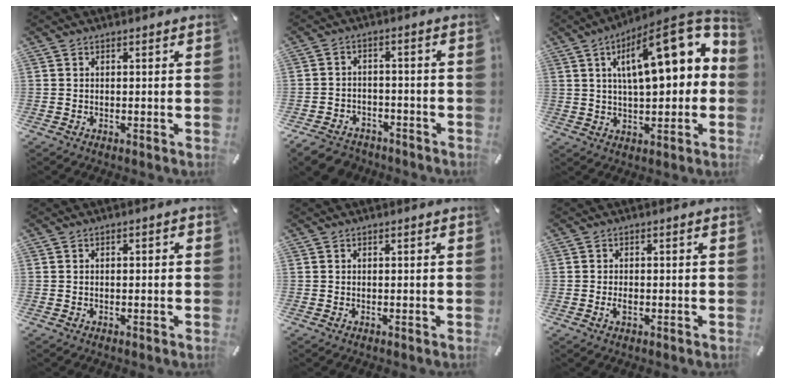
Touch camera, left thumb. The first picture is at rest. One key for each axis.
{"total": 6.4, "fx": -5.0, "fy": 3.5, "fz": 2.0, "tx": -0.040, "ty": 0.027, "tz": -0.095}
{"total": 19.2, "fx": 6.4, "fy": 7.2, "fz": 16.6, "tx": -0.245, "ty": -0.032, "tz": 0.099}
{"total": 1.2, "fx": -0.4, "fy": 0.6, "fz": 1.0, "tx": -0.018, "ty": 0.003, "tz": -0.008}
{"total": 0.0}
{"total": 1.7, "fx": -0.4, "fy": 0.9, "fz": 1.4, "tx": -0.026, "ty": 0.001, "tz": -0.008}